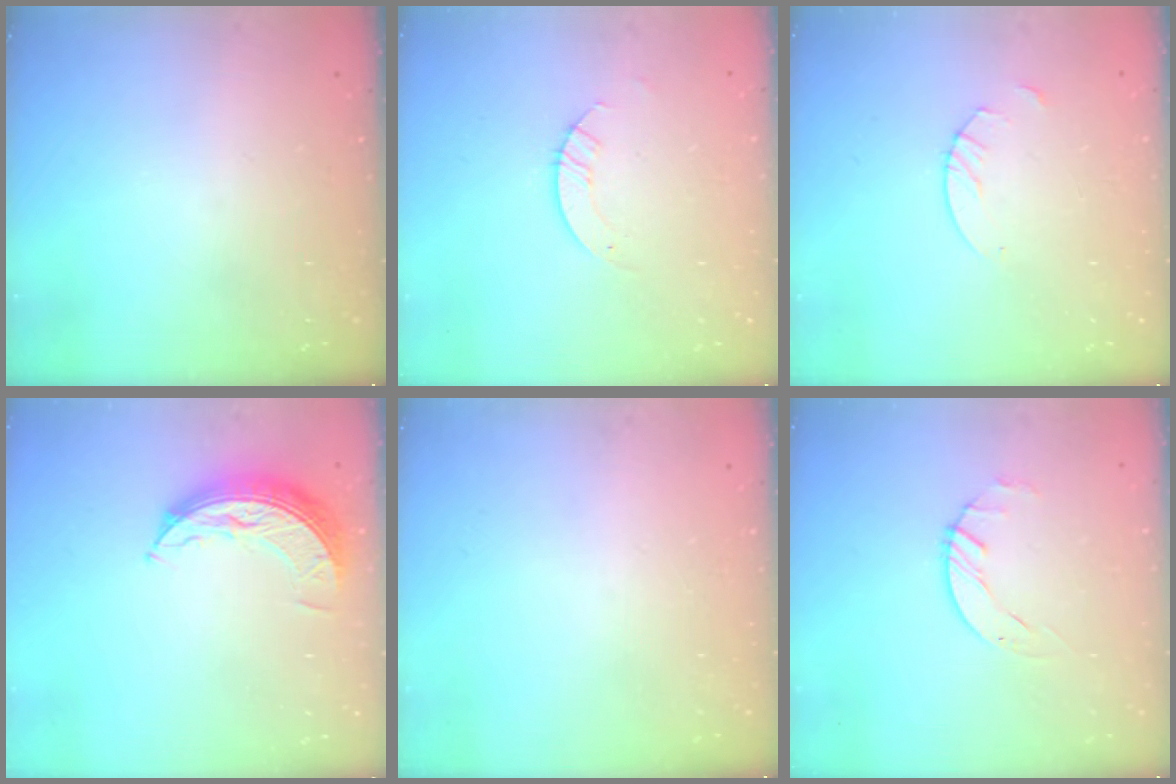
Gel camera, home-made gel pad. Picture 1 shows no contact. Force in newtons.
{"total": 2.8, "press": 2.8, "slide": 0.2}
{"total": 2.7, "press": 2.7, "slide": 0.2}
{"total": 8.3, "press": 8.3, "slide": 0.6}
{"total": 0.0}
{"total": 1.4, "press": 1.4, "slide": 0.2}